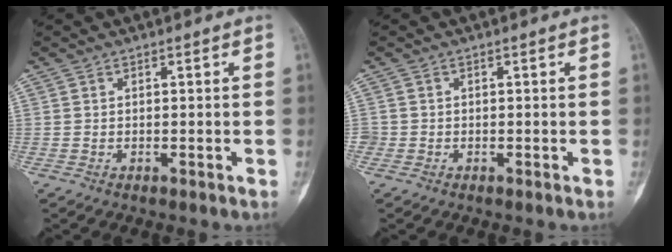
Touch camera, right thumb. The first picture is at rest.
{"total": 1.3, "force": [-0.4, 1.2, 0.1], "torque": [0.007, 0.006, -0.014]}